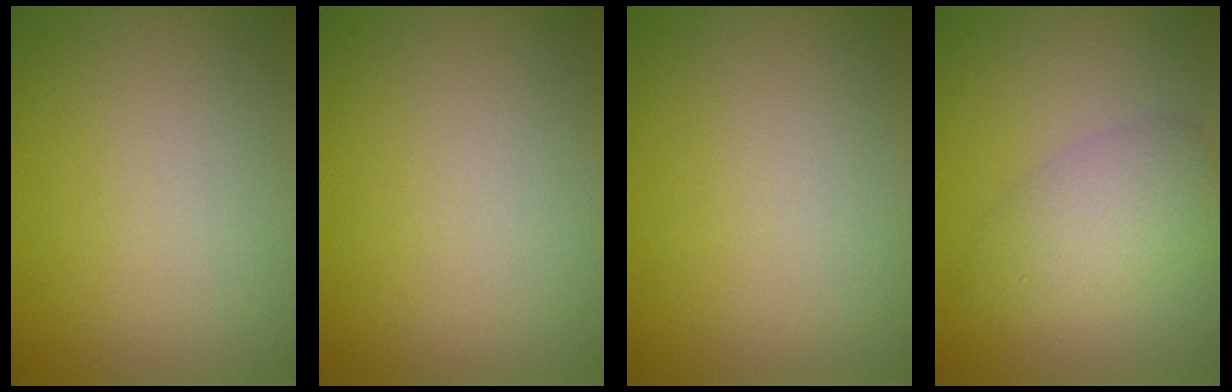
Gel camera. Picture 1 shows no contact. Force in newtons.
{"total": 0.0}
{"total": 0.0}
{"total": 4.0, "press": 4.0, "slide": 0.3}